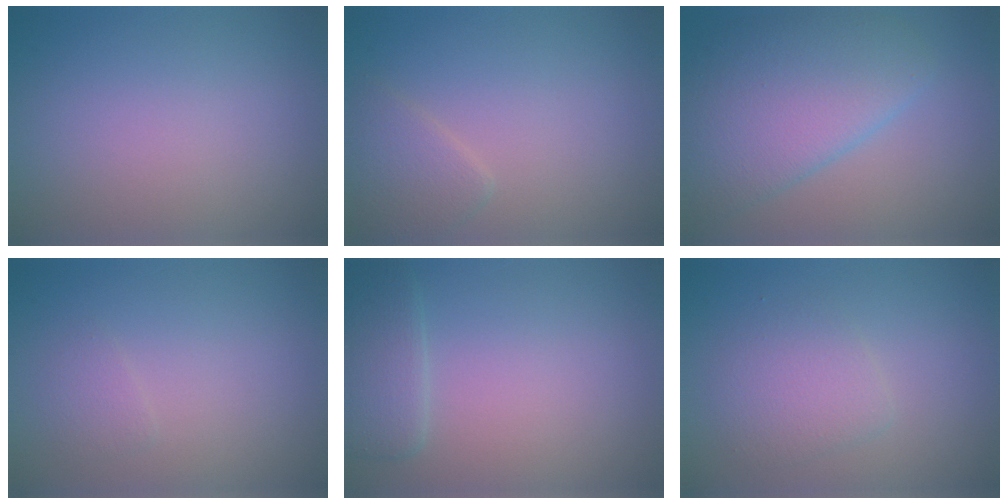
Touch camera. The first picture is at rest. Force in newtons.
{"total": 2.2, "press": 2.2, "slide": 0.1}
{"total": 6.8, "press": 6.8, "slide": 0.2}
{"total": 1.0, "press": 1.0, "slide": 0.0}
{"total": 2.4, "press": 1.7, "slide": 1.7}
{"total": 2.7, "press": 2.7, "slide": 0.1}